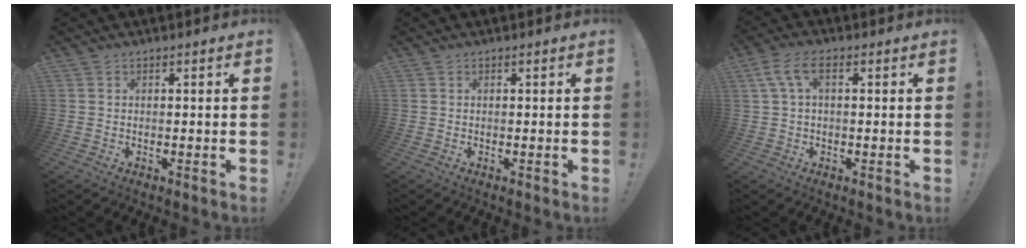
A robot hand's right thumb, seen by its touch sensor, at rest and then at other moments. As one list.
[{"total": 0.0}, {"total": 6.4, "force": [1.8, 3.1, 5.3], "torque": [-0.098, 0.003, 0.035]}]